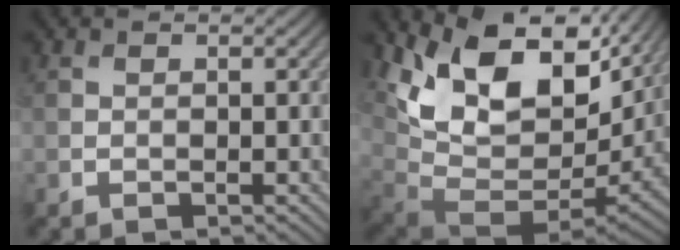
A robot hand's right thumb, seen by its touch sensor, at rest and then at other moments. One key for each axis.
{"total": 17.4, "fx": 6.6, "fy": 10.6, "fz": 12.2, "tx": -0.224, "ty": -0.009, "tz": 0.146}